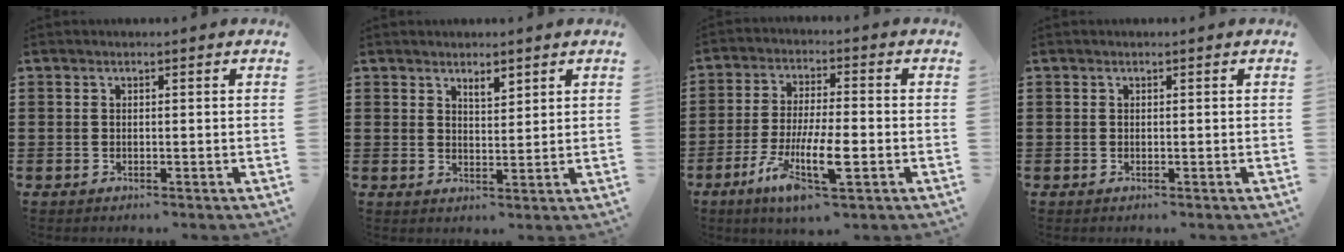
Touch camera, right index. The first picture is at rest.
{"total": 2.5, "force": [2.1, 0.8, 1.1], "torque": [-0.016, 0.000, 0.036]}
{"total": 9.6, "force": [-4.0, 2.3, 8.4], "torque": [-0.175, -0.008, -0.077]}
{"total": 0.0}